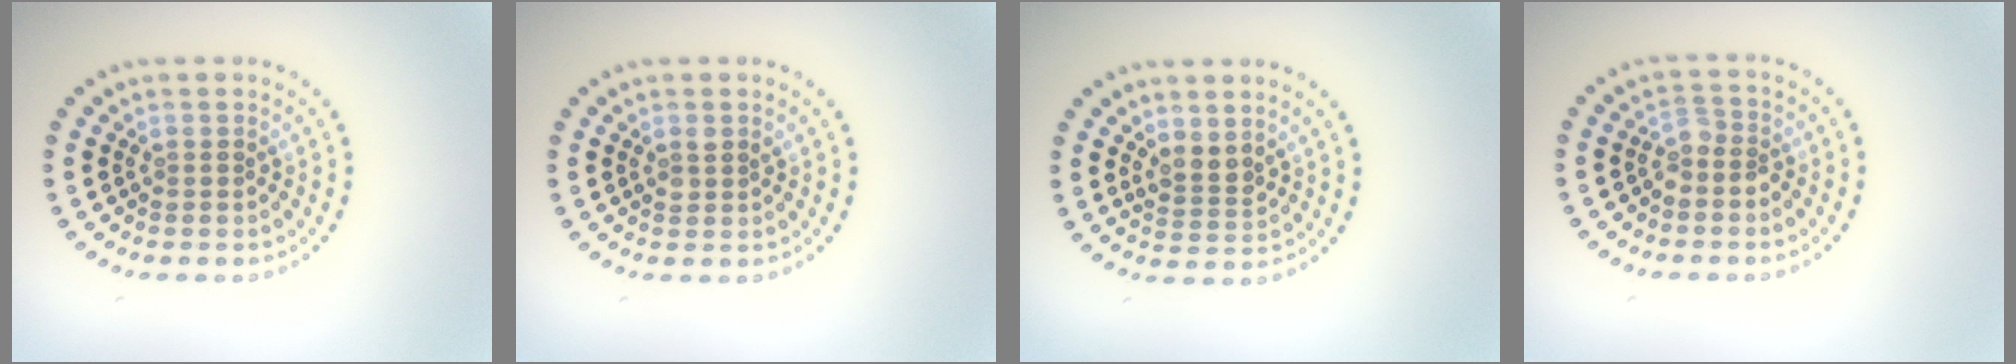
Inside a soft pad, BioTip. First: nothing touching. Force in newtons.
{"total": 1.0, "press": 1.0, "slide": 0.2}
{"total": 1.7, "press": 1.4, "slide": 1.0}
{"total": 1.6, "press": 1.3, "slide": 1.0}